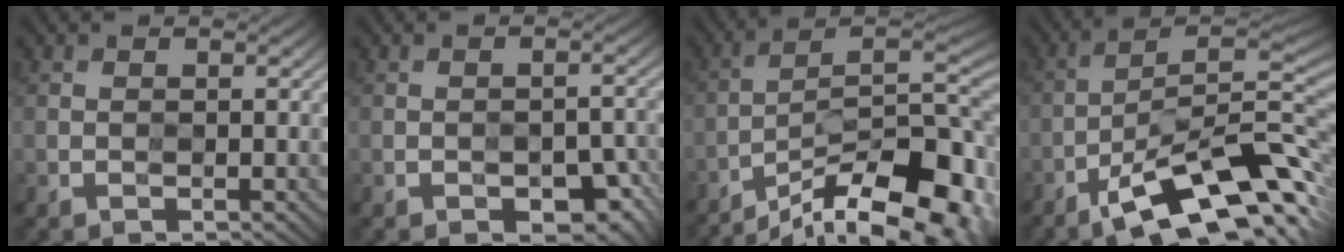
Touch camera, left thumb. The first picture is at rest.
{"total": 5.5, "force": [-2.8, 2.7, 3.9], "torque": [-0.051, 0.000, -0.032]}
{"total": 17.1, "force": [-11.4, 4.6, 11.8], "torque": [-0.164, -0.003, -0.184]}
{"total": 14.1, "force": [-7.3, 3.9, 11.5], "torque": [-0.197, -0.004, -0.129]}